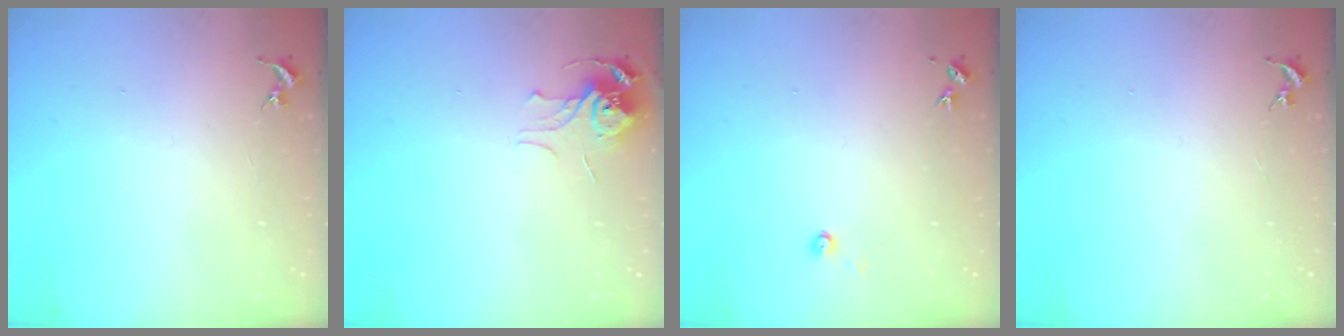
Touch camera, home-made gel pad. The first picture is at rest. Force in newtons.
{"total": 7.8, "press": 7.7, "slide": 0.7}
{"total": 3.5, "press": 3.5, "slide": 0.2}
{"total": 0.0}